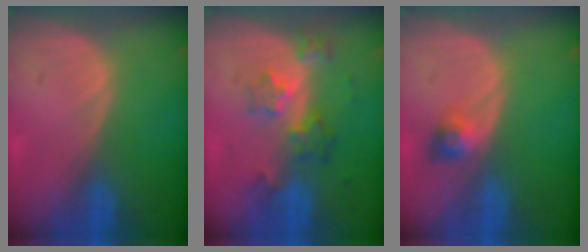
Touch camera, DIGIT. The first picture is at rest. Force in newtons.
{"total": 5.9, "press": 5.4, "slide": 2.5}
{"total": 3.0, "press": 2.7, "slide": 1.3}